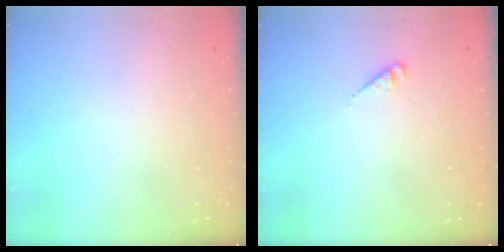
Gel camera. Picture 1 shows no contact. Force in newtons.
{"total": 2.0, "press": 1.9, "slide": 0.3}